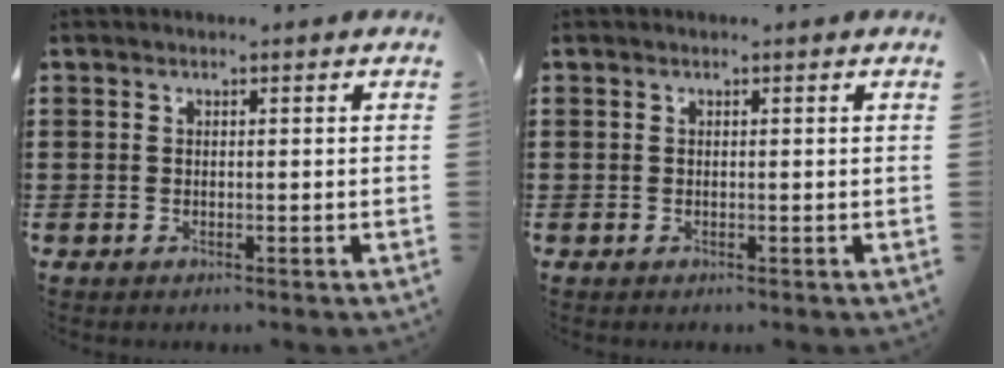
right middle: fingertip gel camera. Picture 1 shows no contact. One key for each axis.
{"total": 0.0}